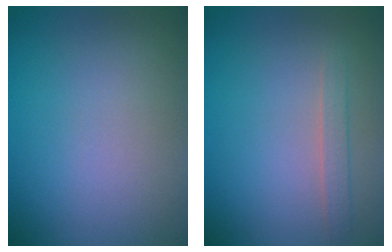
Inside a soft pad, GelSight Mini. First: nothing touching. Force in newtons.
{"total": 1.3, "press": 1.3, "slide": 0.1}